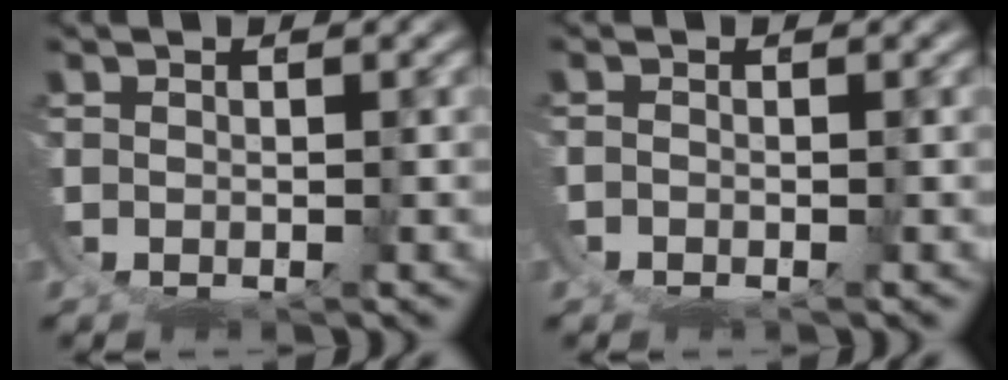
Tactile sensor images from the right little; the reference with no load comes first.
{"total": 1.6, "force": [-0.7, 1.4, 0.5], "torque": [-0.017, -0.004, -0.021]}